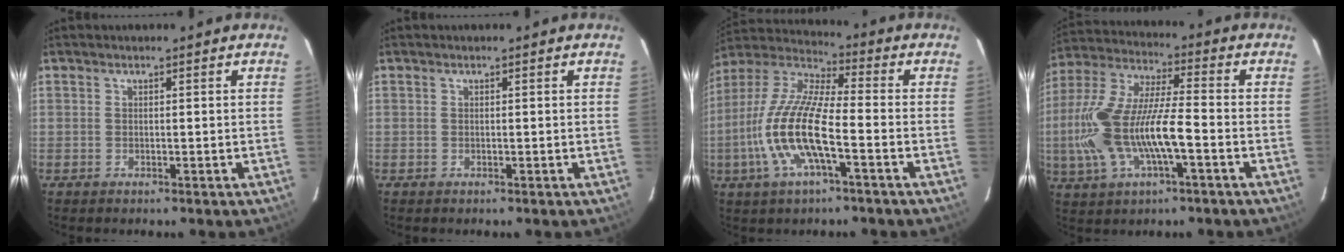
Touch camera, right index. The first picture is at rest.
{"total": 0.0}
{"total": 15.7, "force": [-4.6, 3.8, 14.5], "torque": [-0.301, -0.005, -0.097]}
{"total": 18.6, "force": [-4.7, 5.9, 17.0], "torque": [-0.353, -0.007, -0.086]}